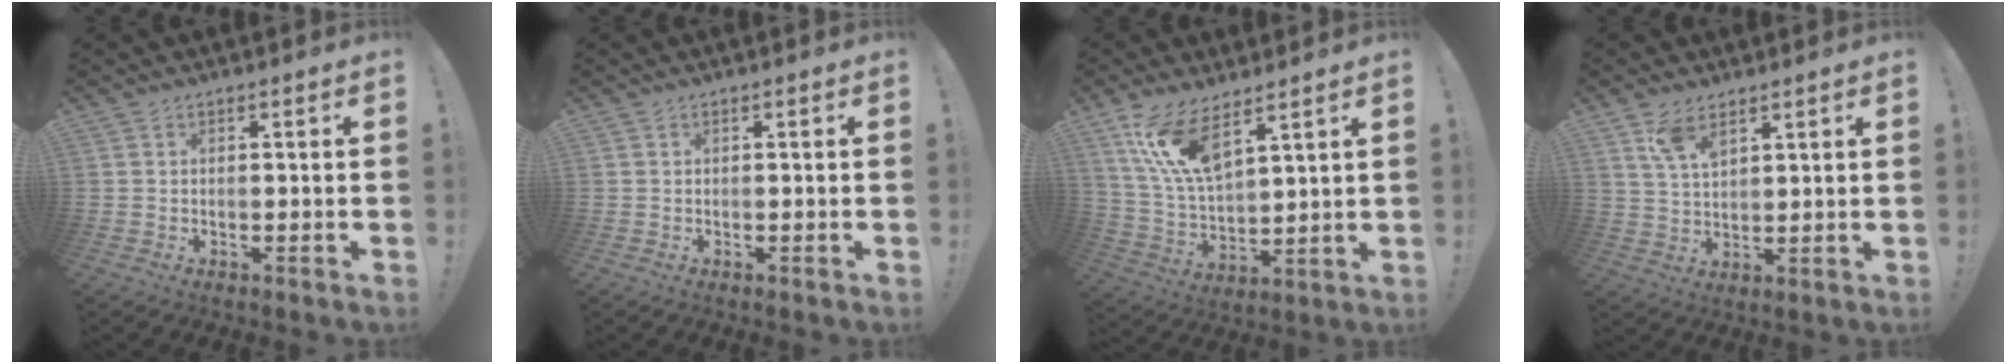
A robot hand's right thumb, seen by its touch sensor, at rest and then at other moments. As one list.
[{"total": 0.0}, {"total": 13.6, "force": [9.1, 4.9, 8.8], "torque": [-0.184, -0.047, 0.168]}, {"total": 7.4, "force": [4.6, 3.5, 4.6], "torque": [-0.074, -0.022, 0.086]}]